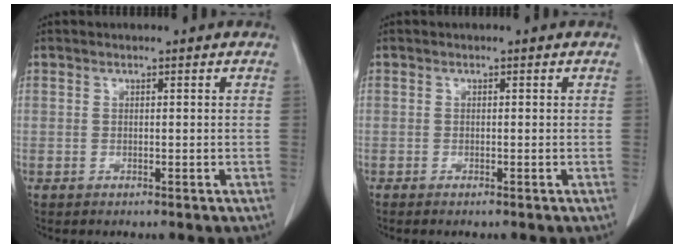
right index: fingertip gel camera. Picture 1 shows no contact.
{"total": 0.7, "force": [-0.6, 0.0, 0.4], "torque": [-0.009, -0.002, -0.010]}